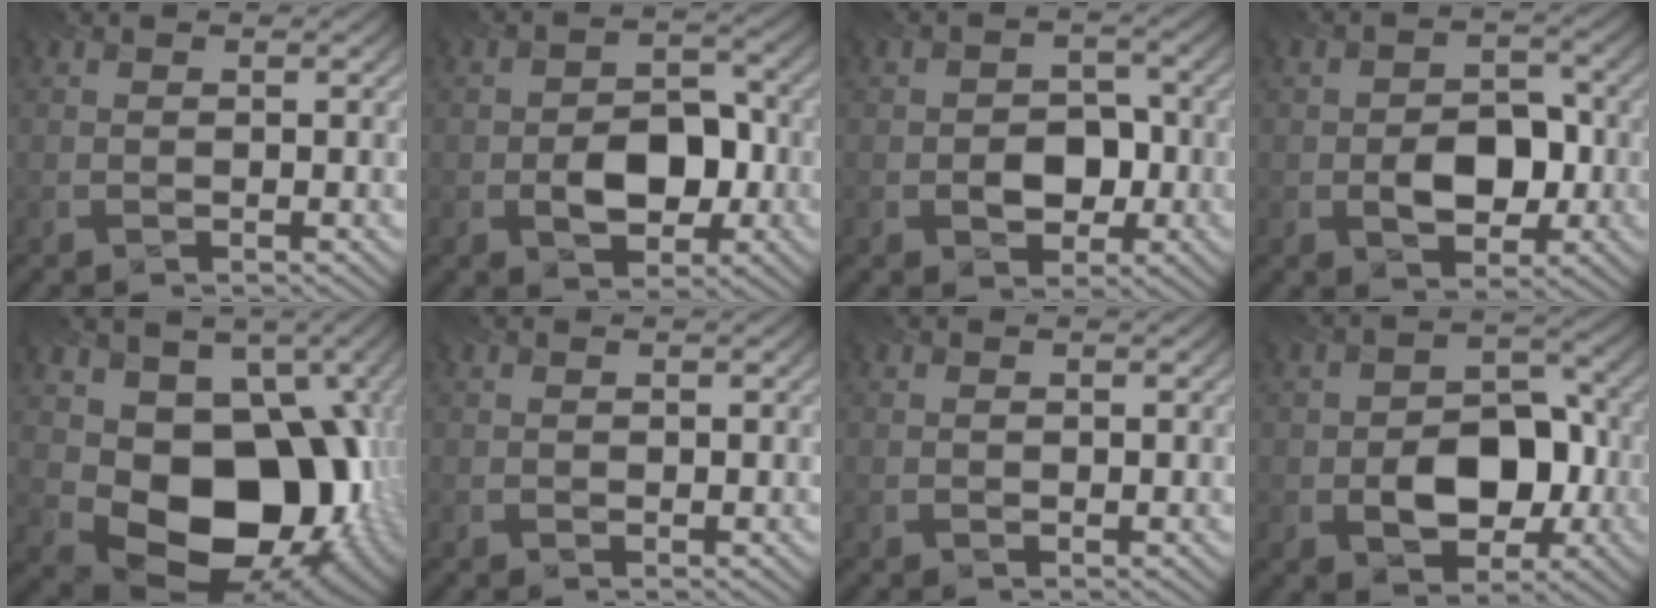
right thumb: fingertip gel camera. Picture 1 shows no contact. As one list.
[{"total": 6.3, "force": [-1.5, 4.1, 4.5], "torque": [-0.068, -0.004, -0.024]}, {"total": 4.4, "force": [-1.1, 3.3, 2.7], "torque": [-0.032, -0.003, -0.022]}, {"total": 5.6, "force": [-1.2, 3.8, 4.0], "torque": [-0.062, -0.007, -0.018]}, {"total": 15.2, "force": [-0.3, 11.2, 10.2], "torque": [-0.142, -0.047, 0.006]}, {"total": 0.0}, {"total": 0.0}, {"total": 8.1, "force": [-1.9, 5.5, 5.7], "torque": [-0.084, -0.005, -0.032]}]